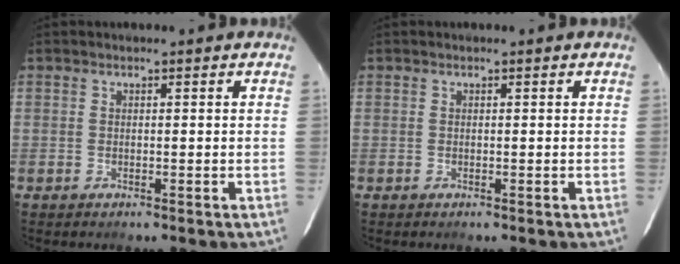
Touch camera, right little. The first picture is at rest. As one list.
[{"total": 0.0}]